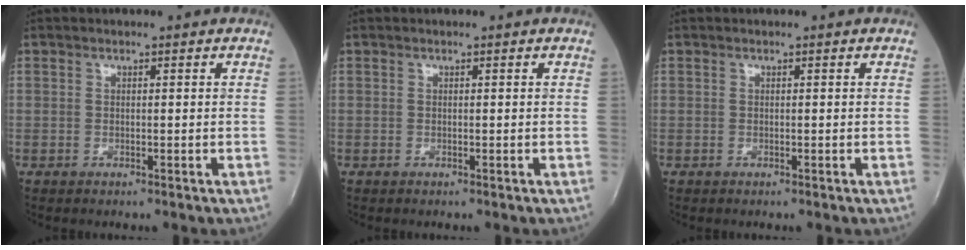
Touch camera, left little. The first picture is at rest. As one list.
[{"total": 0.0}, {"total": 0.0}]